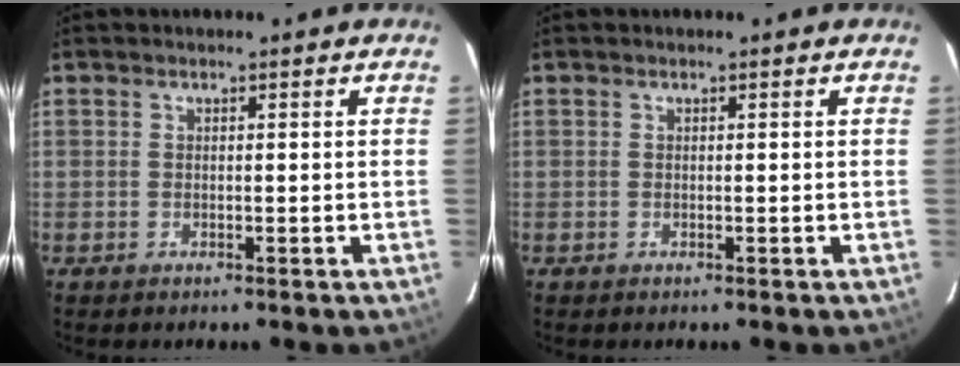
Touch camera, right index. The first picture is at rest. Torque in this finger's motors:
{"motor_torque": [0.00, 0.00, 0.00, 0.00]}